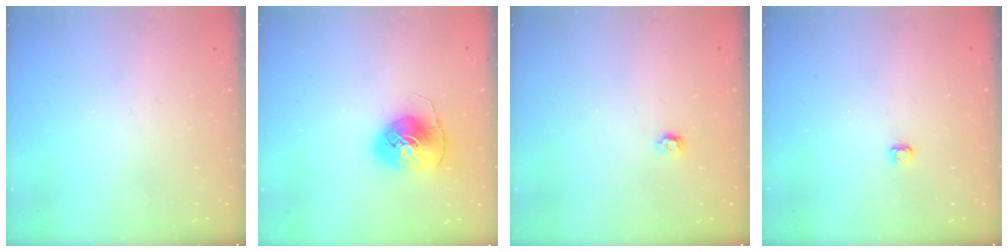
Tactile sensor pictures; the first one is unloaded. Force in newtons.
{"total": 8.1, "press": 8.0, "slide": 1.2}
{"total": 3.8, "press": 3.7, "slide": 0.6}
{"total": 2.9, "press": 2.9, "slide": 0.3}